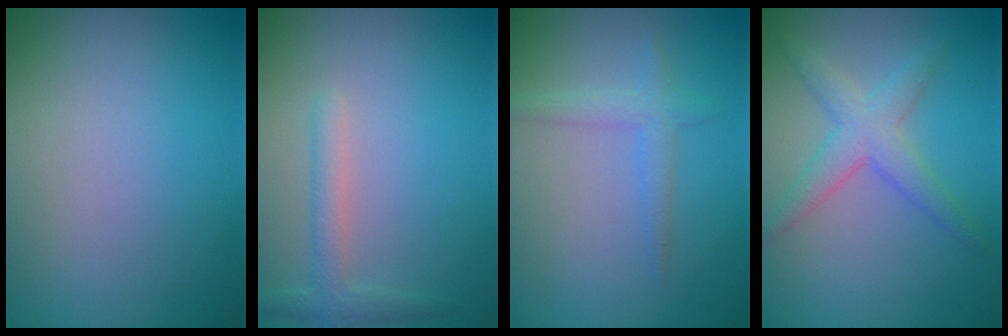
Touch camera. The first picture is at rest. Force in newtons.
{"total": 1.9, "press": 1.9, "slide": 0.1}
{"total": 1.8, "press": 1.8, "slide": 0.2}
{"total": 2.4, "press": 2.4, "slide": 0.1}